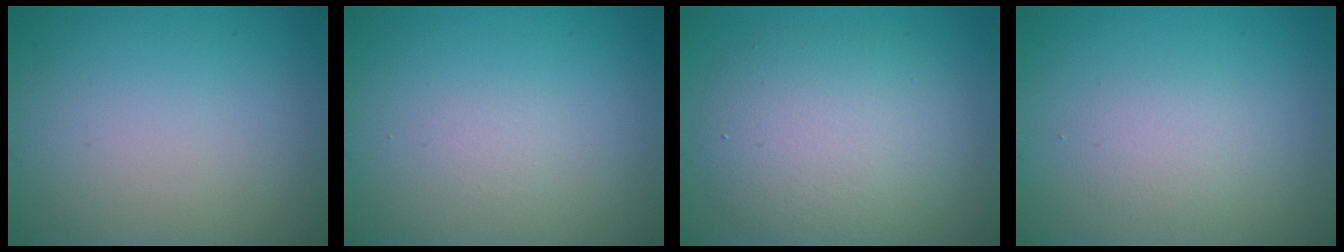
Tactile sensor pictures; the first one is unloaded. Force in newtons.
{"total": 0.0}
{"total": 6.3, "press": 6.3, "slide": 0.4}
{"total": 1.7, "press": 1.7, "slide": 0.1}